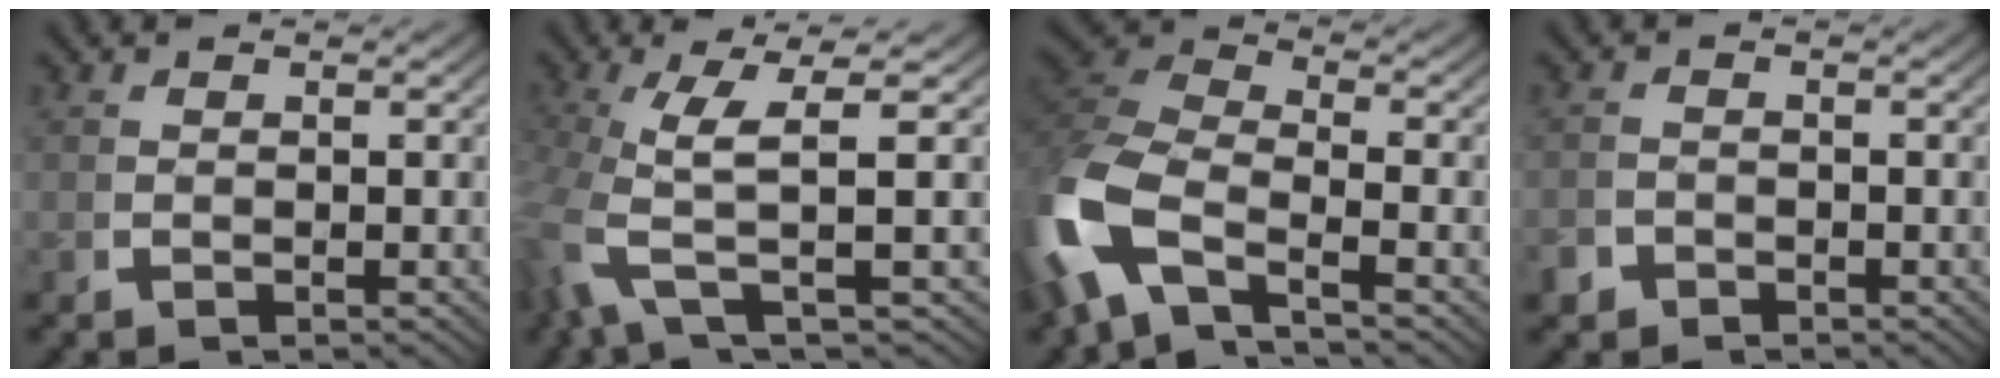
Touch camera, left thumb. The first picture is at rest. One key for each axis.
{"total": 7.1, "fx": 1.6, "fy": 1.8, "fz": 6.7, "tx": -0.144, "ty": -0.002, "tz": 0.026}
{"total": 10.9, "fx": -1.9, "fy": 7.8, "fz": 7.4, "tx": -0.203, "ty": -0.025, "tz": -0.028}
{"total": 2.0, "fx": -1.6, "fy": 1.2, "fz": 0.1, "tx": -0.005, "ty": -0.010, "tz": -0.027}